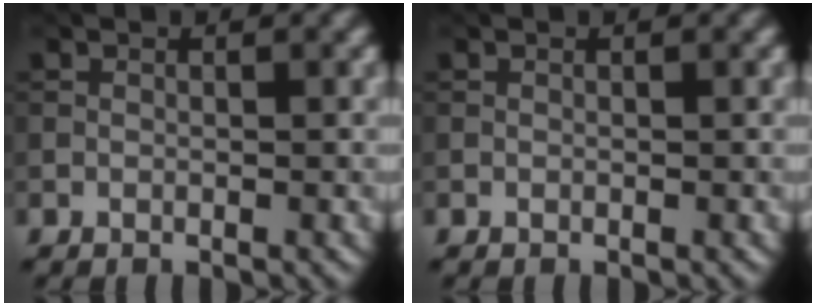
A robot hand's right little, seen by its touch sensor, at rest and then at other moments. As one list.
[{"total": 0.0}]